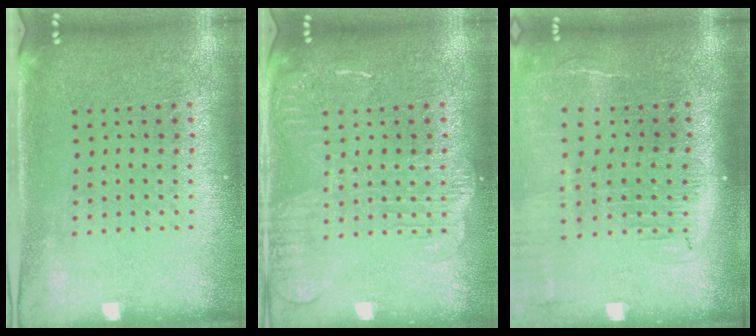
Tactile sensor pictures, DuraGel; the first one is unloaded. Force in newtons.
{"total": 2.8, "press": 2.8, "slide": 0.3}
{"total": 2.0, "press": 1.6, "slide": 1.2}